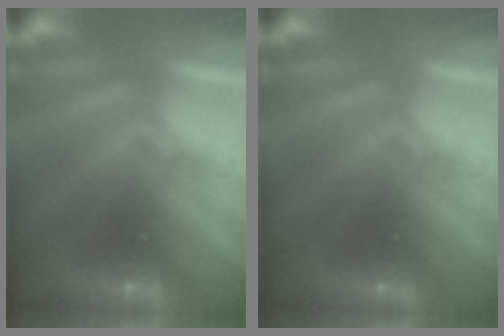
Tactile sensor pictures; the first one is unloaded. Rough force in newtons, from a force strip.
{"total": 0.0}